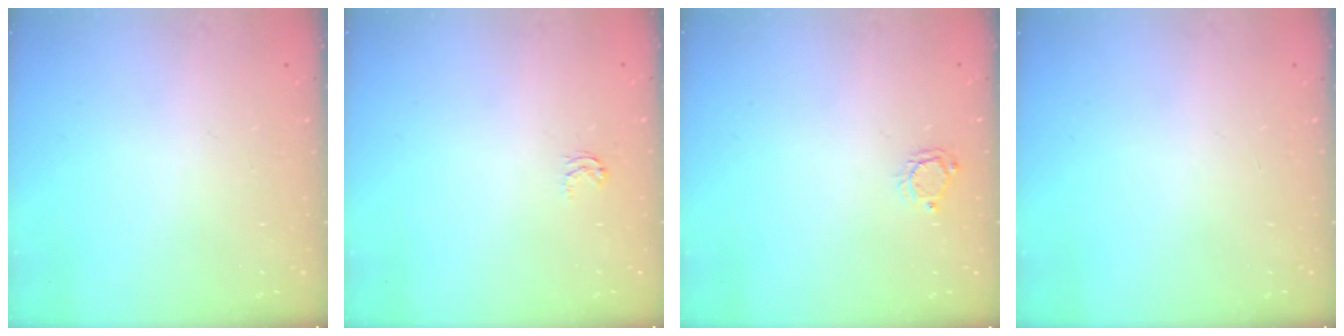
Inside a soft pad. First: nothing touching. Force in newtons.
{"total": 2.6, "press": 2.6, "slide": 0.4}
{"total": 2.9, "press": 2.9, "slide": 0.3}
{"total": 0.0}